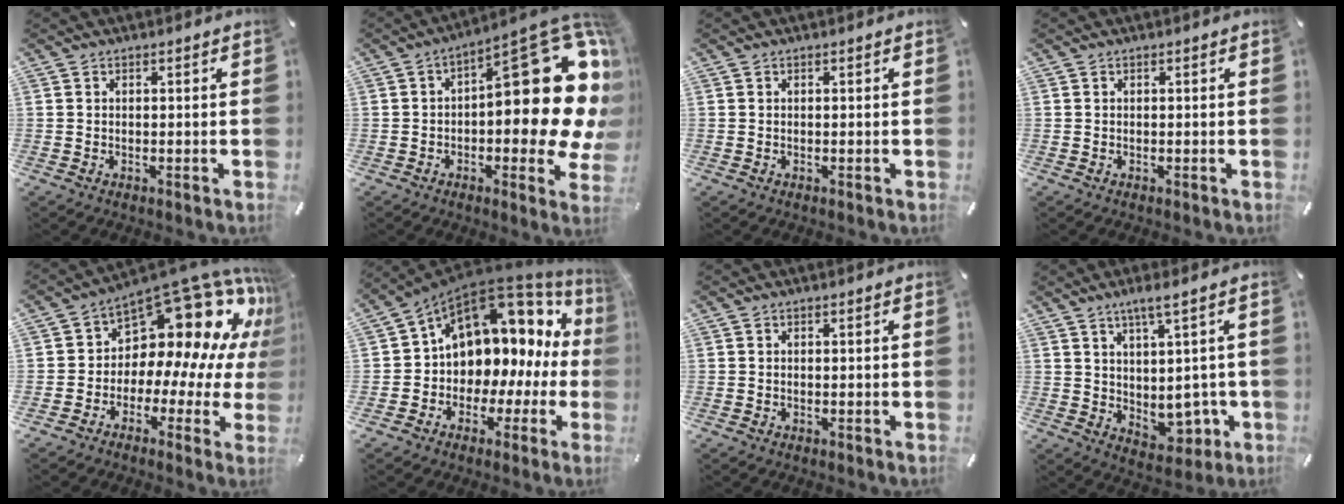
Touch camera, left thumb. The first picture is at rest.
{"total": 24.4, "force": [5.8, 10.2, 21.3], "torque": [-0.263, -0.067, 0.103]}
{"total": 0.0}
{"total": 0.0}
{"total": 17.7, "force": [9.7, 10.5, 10.4], "torque": [-0.141, -0.094, 0.162]}
{"total": 11.3, "force": [5.2, 8.7, 4.8], "torque": [-0.070, -0.068, 0.092]}
{"total": 0.0}
{"total": 8.3, "force": [1.9, 4.3, 6.9], "torque": [-0.093, -0.017, 0.039]}